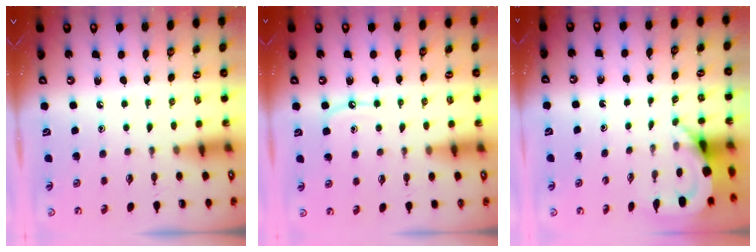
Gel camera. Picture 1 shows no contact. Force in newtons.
{"total": 5.9, "press": 5.8, "slide": 0.6}
{"total": 3.8, "press": 3.8, "slide": 0.2}